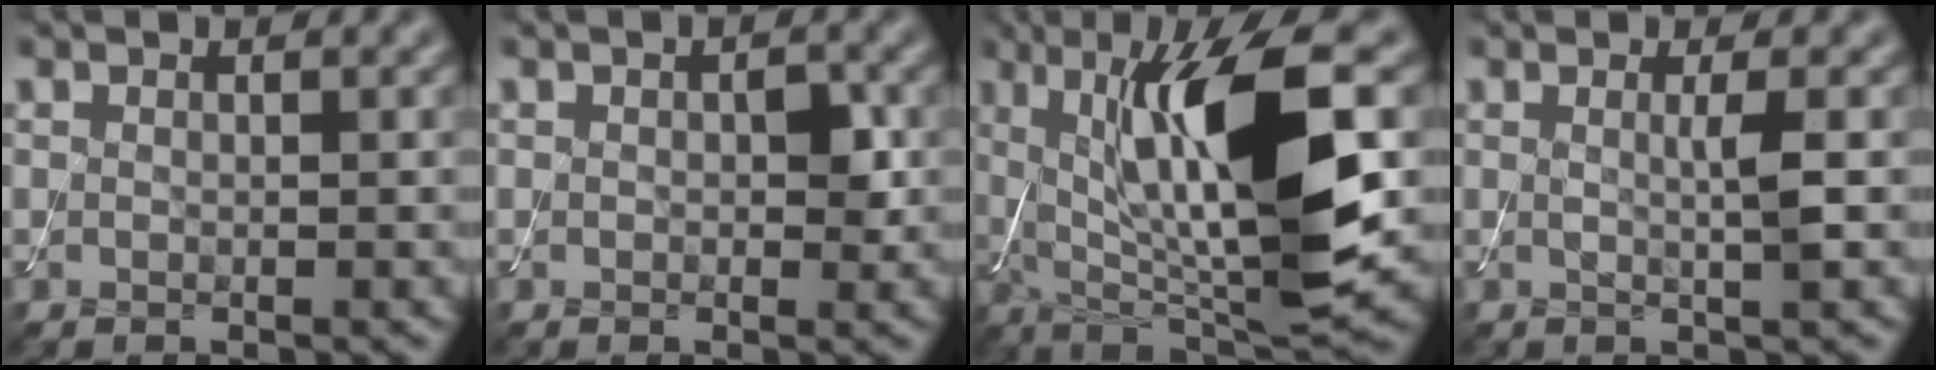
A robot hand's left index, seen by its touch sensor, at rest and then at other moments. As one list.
[{"total": 1.7, "force": [0.0, 0.9, 1.4], "torque": [-0.019, 0.000, 0.000]}, {"total": 12.6, "force": [1.7, 3.3, 12.0], "torque": [-0.193, 0.004, 0.032]}, {"total": 1.9, "force": [0.1, 0.3, 1.8], "torque": [-0.031, -0.001, -0.004]}]